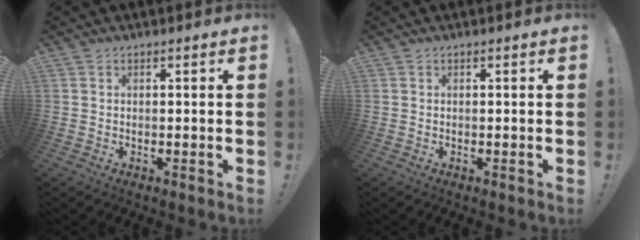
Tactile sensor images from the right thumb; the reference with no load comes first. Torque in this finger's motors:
{"motor_torque": [0.00, 0.00, 0.00, 0.00, 0.00]}